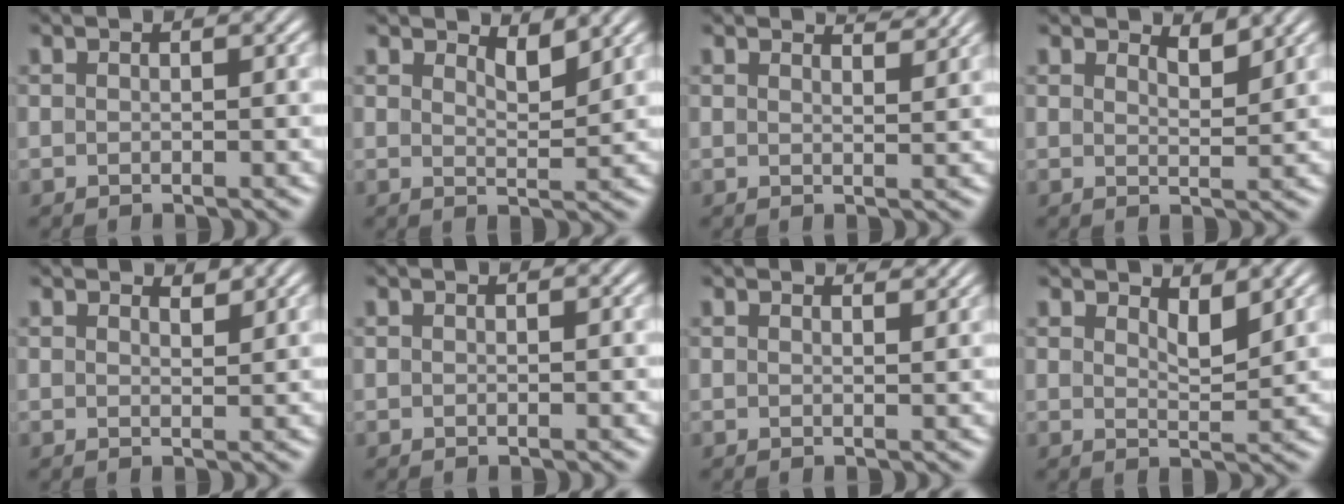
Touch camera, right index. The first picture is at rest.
{"total": 2.3, "force": [2.1, 0.0, 1.0], "torque": [-0.012, -0.014, 0.039]}
{"total": 2.0, "force": [1.9, -0.4, 0.5], "torque": [0.002, -0.004, 0.030]}
{"total": 1.9, "force": [1.9, -0.2, 0.5], "torque": [-0.002, -0.012, 0.034]}
{"total": 1.3, "force": [1.3, -0.2, 0.1], "torque": [0.008, -0.006, 0.023]}
{"total": 0.0}
{"total": 1.3, "force": [1.3, -0.2, 0.3], "torque": [0.006, -0.002, 0.019]}
{"total": 2.4, "force": [2.0, 0.2, 1.3], "torque": [-0.013, -0.015, 0.037]}